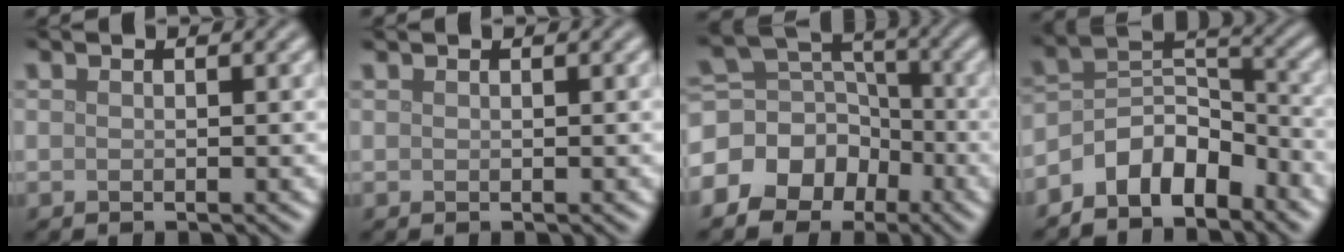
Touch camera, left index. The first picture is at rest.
{"total": 0.0}
{"total": 7.5, "force": [-3.4, 6.1, 2.8], "torque": [-0.036, 0.016, -0.073]}
{"total": 6.0, "force": [-4.2, 3.0, 3.1], "torque": [-0.042, 0.011, -0.087]}